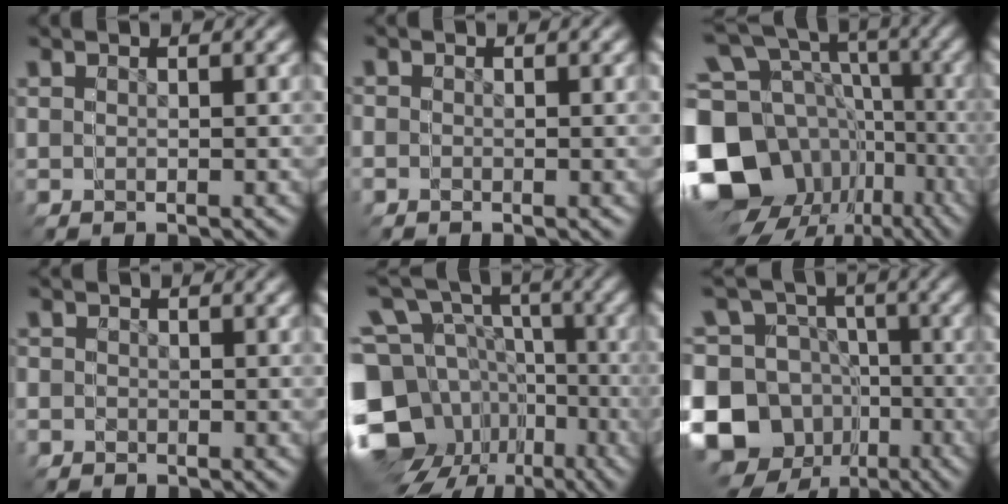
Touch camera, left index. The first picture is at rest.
{"total": 0.6, "force": [-0.2, 0.3, -0.5], "torque": [-0.011, -0.014, 0.003]}
{"total": 17.4, "force": [-3.1, 12.2, 12.1], "torque": [-0.200, -0.058, -0.036]}
{"total": 2.5, "force": [-0.8, 1.9, -1.3], "torque": [-0.007, -0.029, 0.000]}
{"total": 13.2, "force": [-4.2, 9.6, 7.9], "torque": [-0.152, -0.059, -0.051]}
{"total": 10.2, "force": [-4.2, 8.5, 3.8], "torque": [-0.075, -0.064, -0.061]}